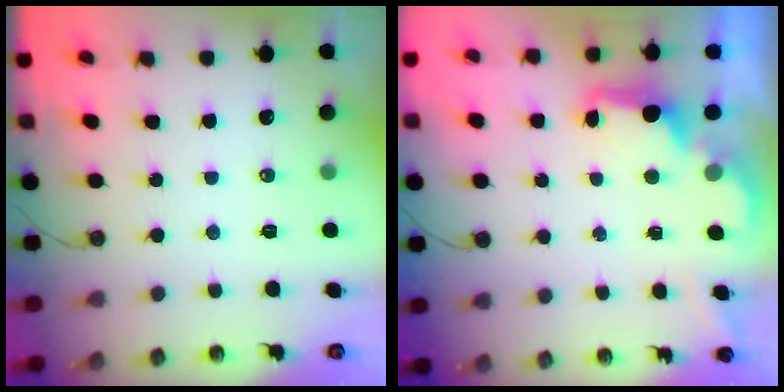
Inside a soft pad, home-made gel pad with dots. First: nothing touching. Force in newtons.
{"total": 2.7, "press": 2.6, "slide": 0.8}